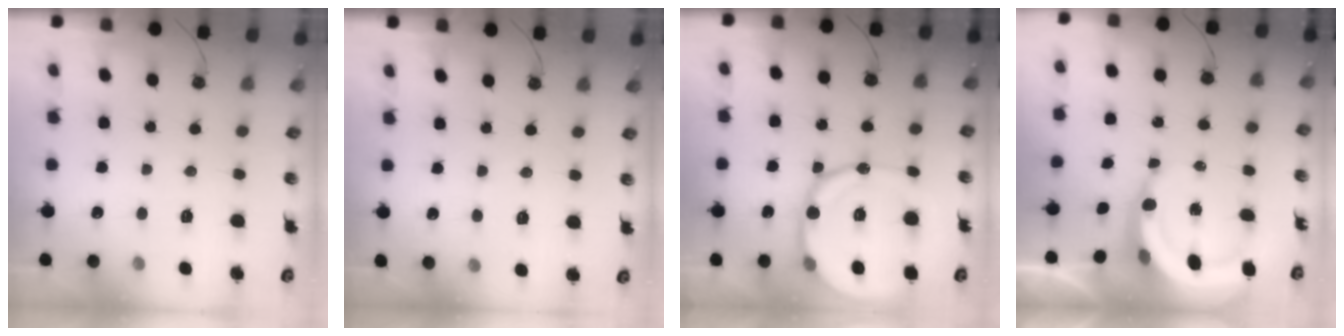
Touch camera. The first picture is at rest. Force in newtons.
{"total": 4.2, "press": 4.1, "slide": 0.4}
{"total": 18.8, "press": 18.5, "slide": 3.4}
{"total": 7.9, "press": 7.8, "slide": 1.1}